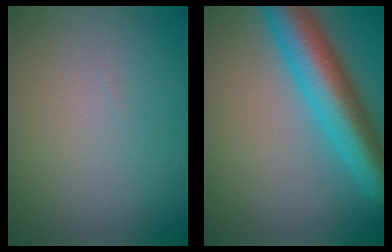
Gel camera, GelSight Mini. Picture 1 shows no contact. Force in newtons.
{"total": 8.4, "press": 8.4, "slide": 0.2}